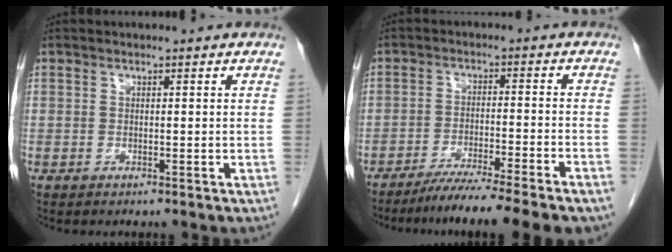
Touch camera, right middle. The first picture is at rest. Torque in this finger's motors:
{"motor_torque": [1.16, -0.97, 0.43, 0.14]}